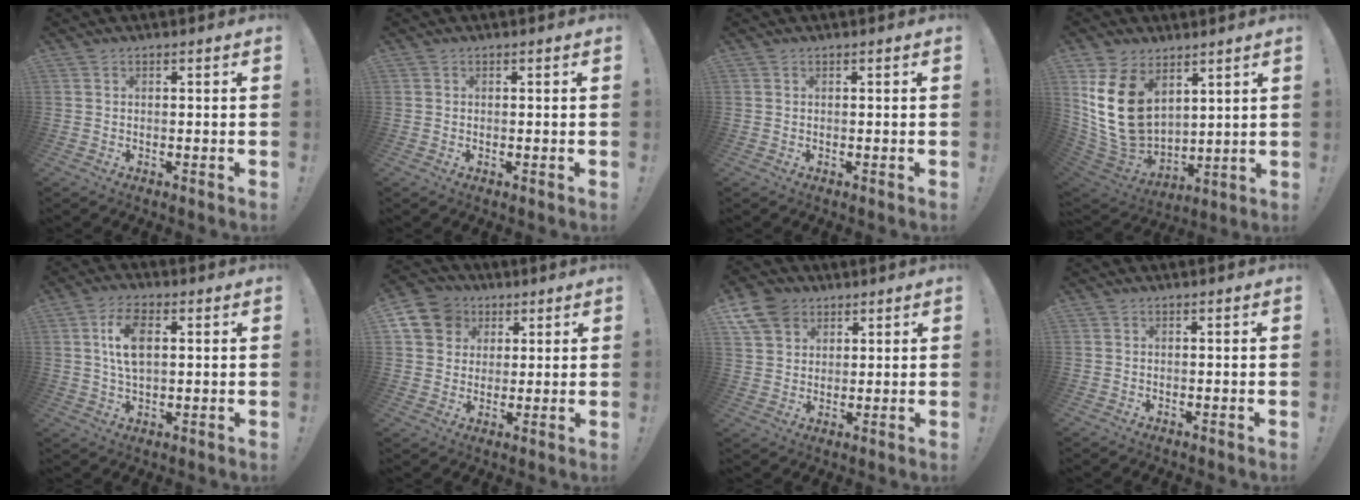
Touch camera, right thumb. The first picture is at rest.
{"total": 0.0}
{"total": 0.0}
{"total": 18.2, "force": [6.1, 12.5, 11.7], "torque": [-0.245, -0.049, 0.118]}
{"total": 9.7, "force": [2.4, 5.2, 7.8], "torque": [-0.141, -0.001, 0.040]}
{"total": 11.1, "force": [4.3, 9.4, 3.9], "torque": [-0.061, -0.016, 0.089]}
{"total": 9.2, "force": [5.2, 6.9, 3.2], "torque": [-0.055, -0.025, 0.105]}
{"total": 0.0}